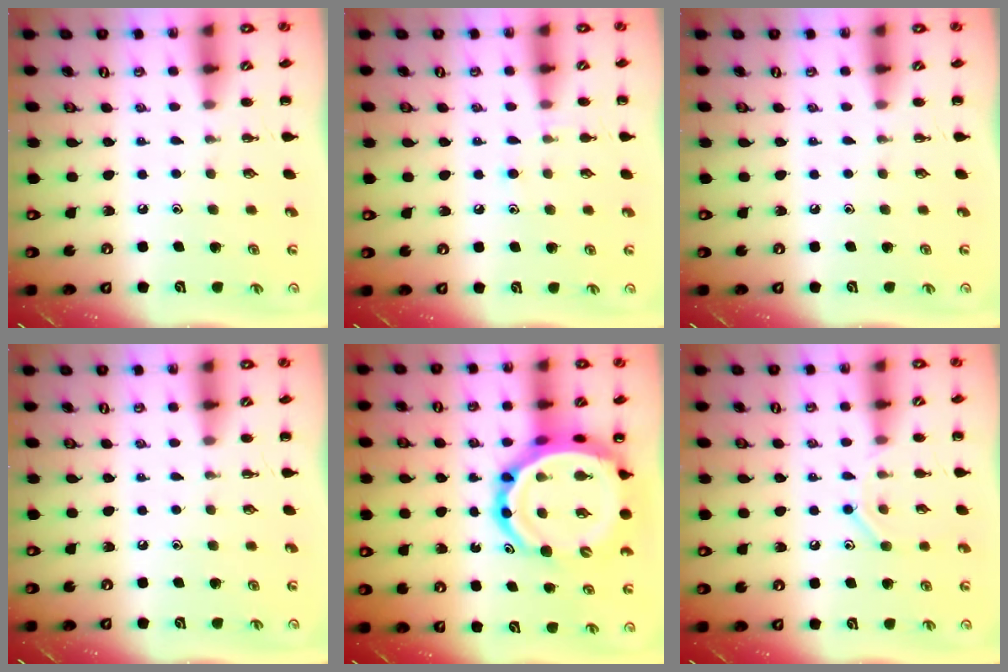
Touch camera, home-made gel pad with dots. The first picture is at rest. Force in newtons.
{"total": 7.0, "press": 6.6, "slide": 2.4}
{"total": 0.0}
{"total": 0.0}
{"total": 17.5, "press": 16.9, "slide": 4.7}
{"total": 8.3, "press": 8.2, "slide": 1.2}